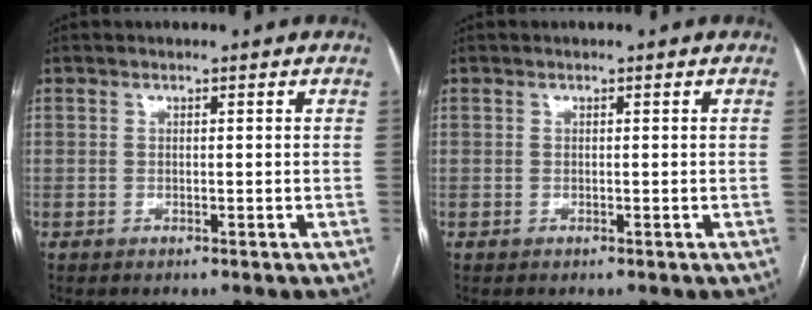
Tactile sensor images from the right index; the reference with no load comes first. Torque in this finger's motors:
{"motor_torque": [0.00, 0.00, 0.00, 0.01]}